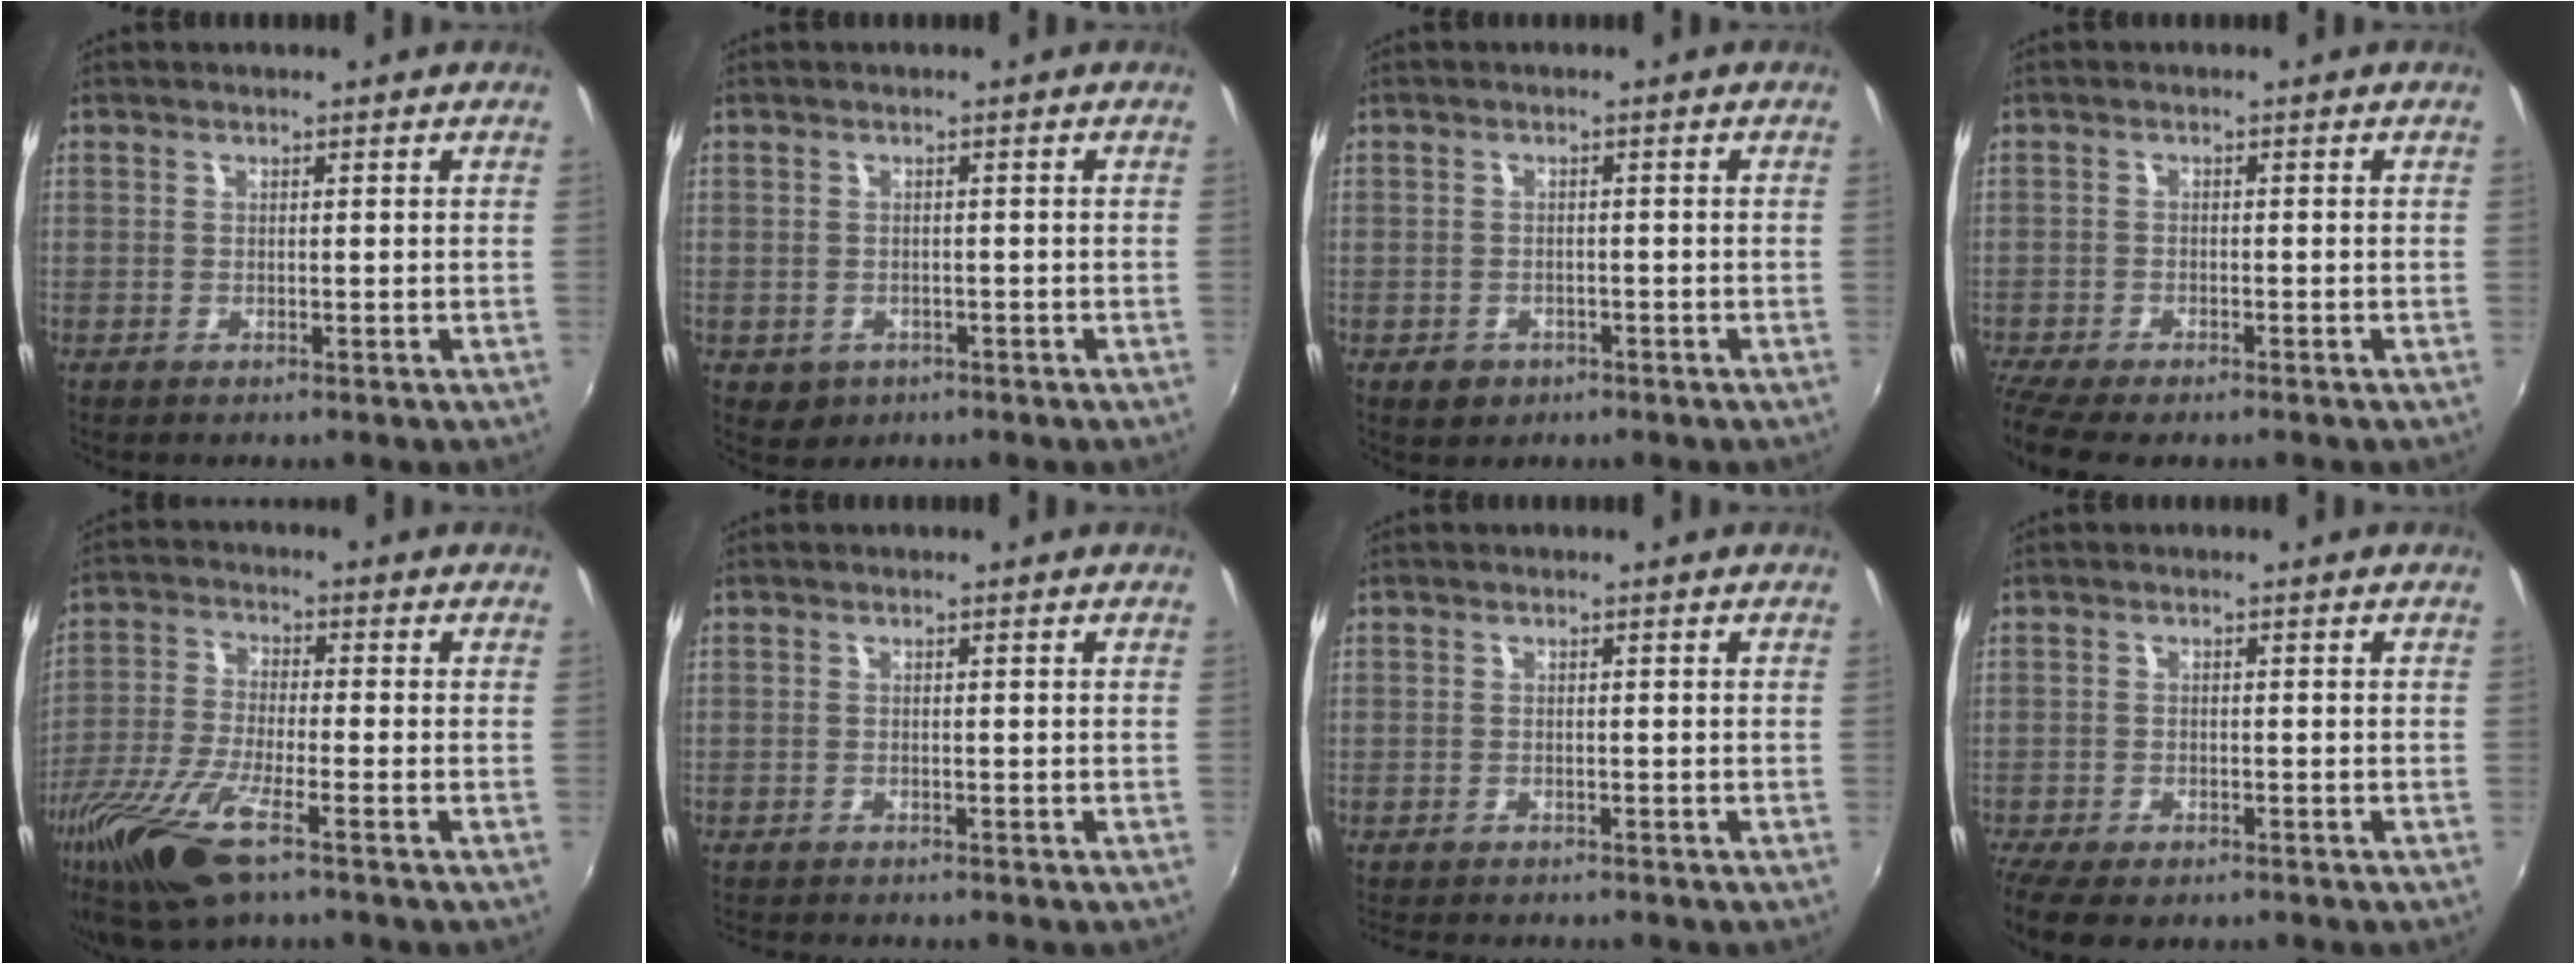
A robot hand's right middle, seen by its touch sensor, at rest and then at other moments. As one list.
[{"total": 3.3, "force": [-1.1, 2.9, 1.1], "torque": [-0.028, -0.004, -0.008]}, {"total": 3.1, "force": [-1.6, 2.5, 1.0], "torque": [-0.025, -0.002, -0.020]}, {"total": 6.2, "force": [-5.4, 1.1, 2.9], "torque": [-0.081, -0.037, -0.099]}, {"total": 16.0, "force": [-10.0, 3.8, 11.9], "torque": [-0.253, -0.051, -0.193]}, {"total": 2.8, "force": [-2.7, 0.5, 0.6], "torque": [-0.024, -0.018, -0.047]}, {"total": 3.5, "force": [-3.2, 1.1, 0.8], "torque": [-0.029, -0.011, -0.056]}, {"total": 8.2, "force": [-6.6, 2.7, 4.0], "torque": [-0.105, -0.039, -0.117]}]